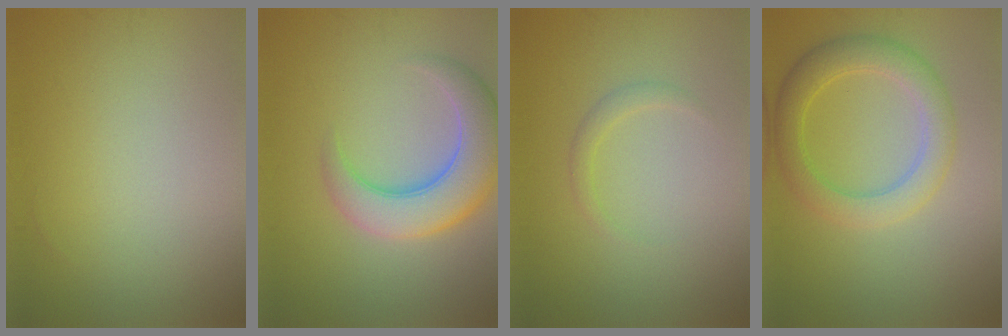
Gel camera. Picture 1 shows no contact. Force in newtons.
{"total": 7.0, "press": 7.0, "slide": 0.5}
{"total": 1.1, "press": 1.1, "slide": 0.1}
{"total": 4.3, "press": 4.3, "slide": 0.1}